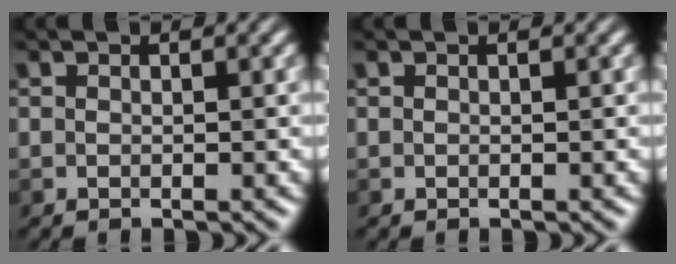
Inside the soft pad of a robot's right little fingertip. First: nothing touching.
{"total": 0.0}